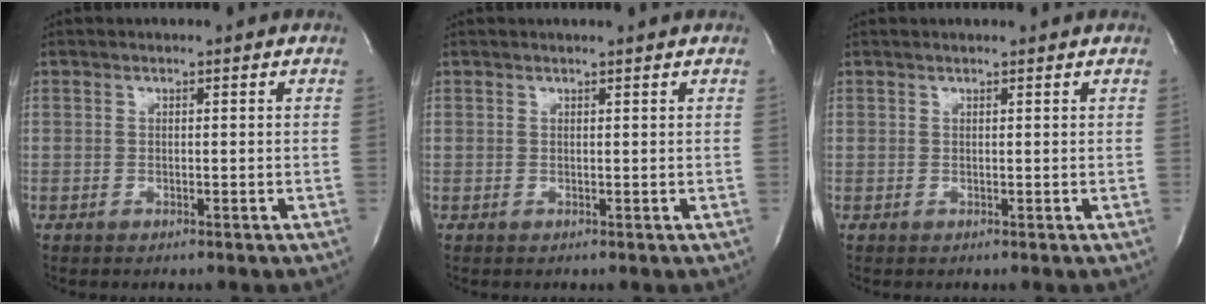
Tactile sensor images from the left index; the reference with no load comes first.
{"total": 2.1, "force": [1.9, -0.3, 0.7], "torque": [-0.010, 0.007, 0.024]}
{"total": 2.2, "force": [2.0, 0.1, 0.9], "torque": [-0.012, 0.018, 0.027]}